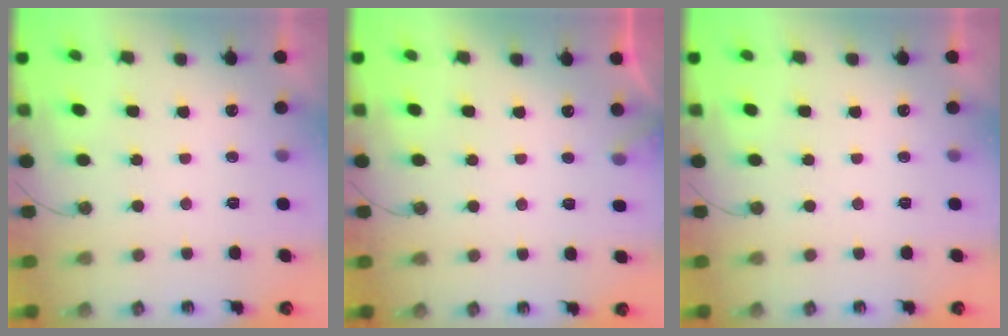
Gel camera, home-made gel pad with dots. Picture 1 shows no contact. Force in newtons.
{"total": 4.3, "press": 4.3, "slide": 0.3}
{"total": 0.0}